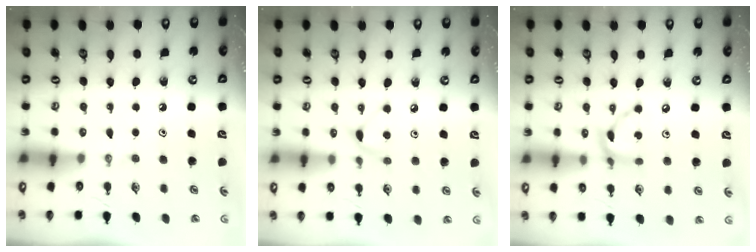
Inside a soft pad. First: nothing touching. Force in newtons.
{"total": 5.2, "press": 5.1, "slide": 0.6}
{"total": 9.4, "press": 9.3, "slide": 0.6}